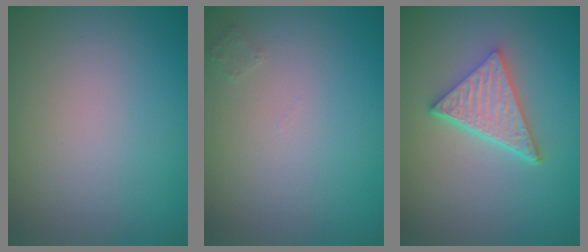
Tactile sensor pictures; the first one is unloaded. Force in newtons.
{"total": 0.7, "press": 0.7, "slide": 0.0}
{"total": 5.2, "press": 3.8, "slide": 3.6}